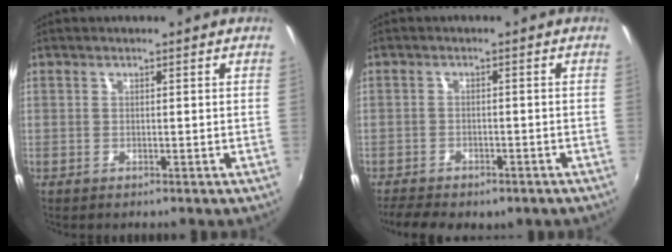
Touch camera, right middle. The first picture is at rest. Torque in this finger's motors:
{"motor_torque": [1.08, -1.06, 0.09, 0.08]}